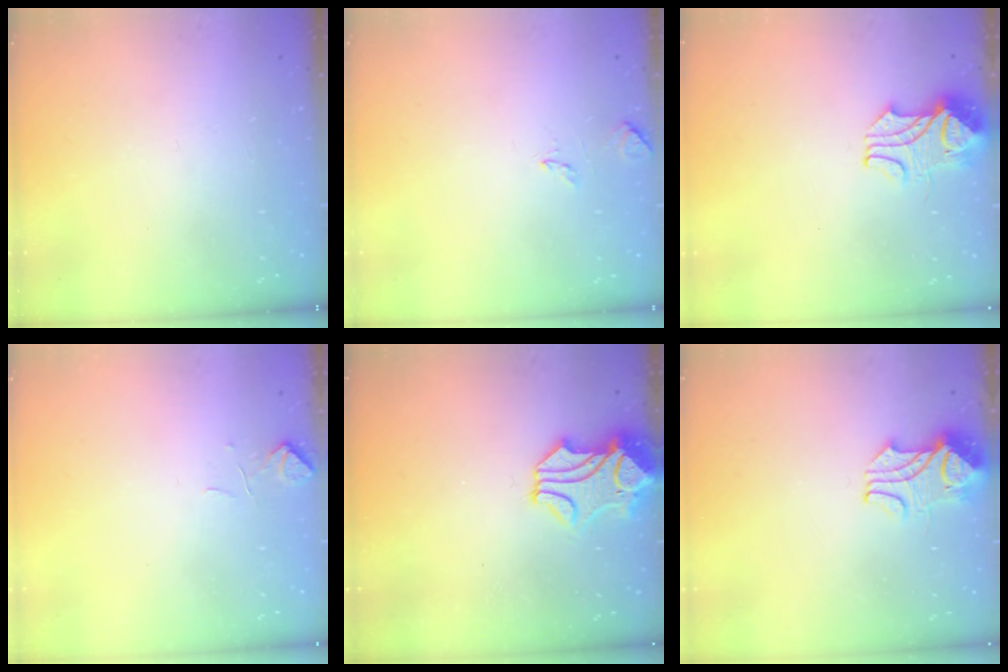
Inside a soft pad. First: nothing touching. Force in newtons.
{"total": 4.9, "press": 4.8, "slide": 0.8}
{"total": 2.0, "press": 1.9, "slide": 0.8}
{"total": 0.8, "press": 0.2, "slide": 0.7}
{"total": 1.0, "press": 0.4, "slide": 1.0}
{"total": 2.2, "press": 2.0, "slide": 0.8}